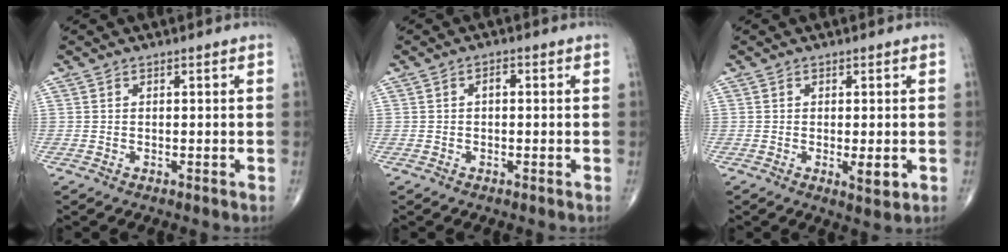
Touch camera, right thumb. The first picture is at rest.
{"total": 1.4, "force": [0.0, 0.9, 1.1], "torque": [-0.014, 0.005, -0.004]}
{"total": 3.2, "force": [-0.6, 1.1, 2.9], "torque": [-0.042, -0.009, -0.008]}